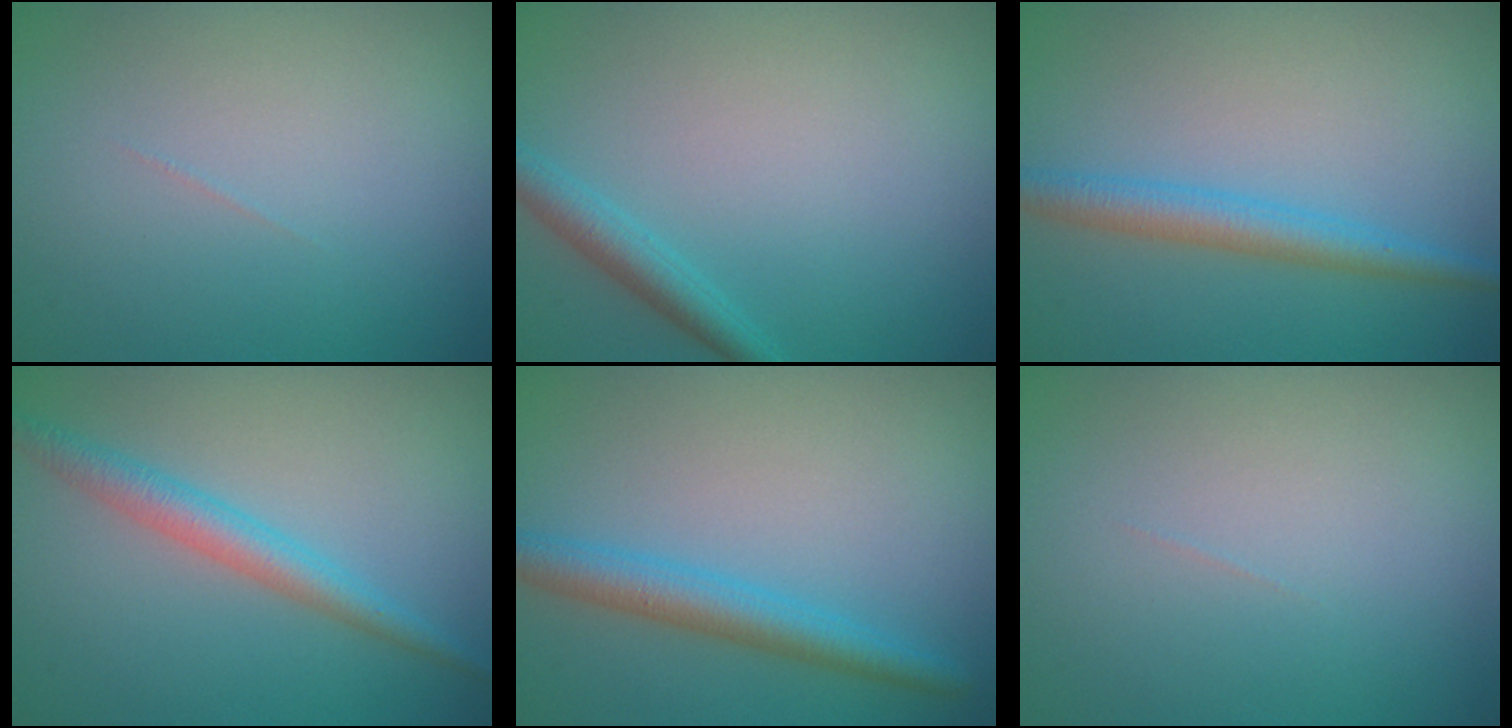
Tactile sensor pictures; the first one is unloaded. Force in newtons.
{"total": 2.2, "press": 2.2, "slide": 0.1}
{"total": 3.0, "press": 3.0, "slide": 0.1}
{"total": 2.9, "press": 2.9, "slide": 0.0}
{"total": 3.4, "press": 3.4, "slide": 0.1}
{"total": 0.0}